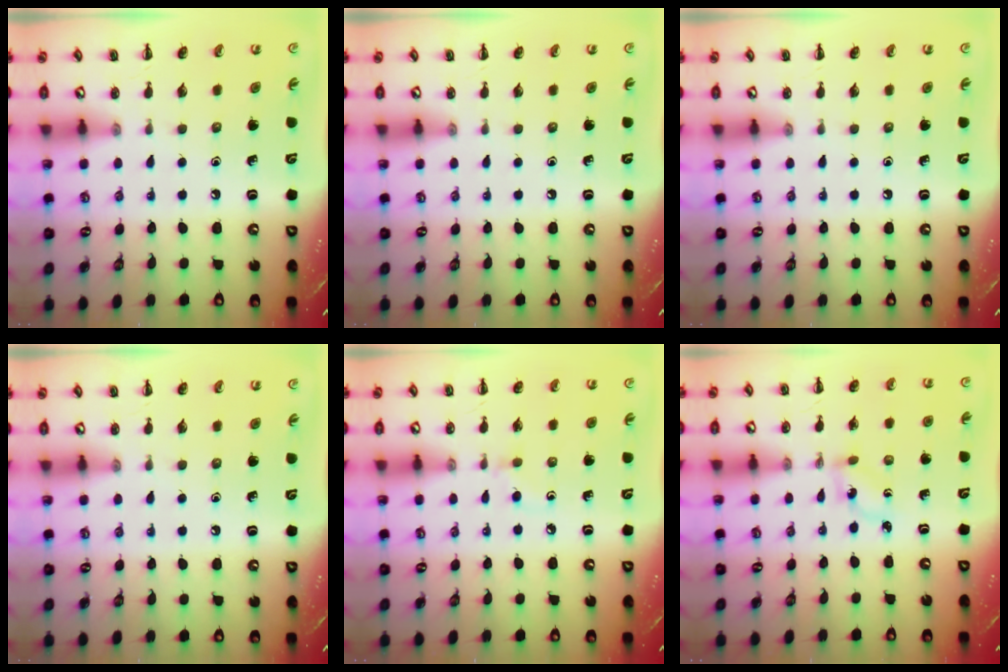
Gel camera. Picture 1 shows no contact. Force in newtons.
{"total": 0.0}
{"total": 0.0}
{"total": 0.0}
{"total": 2.7, "press": 2.5, "slide": 1.0}
{"total": 1.7, "press": 1.5, "slide": 0.8}